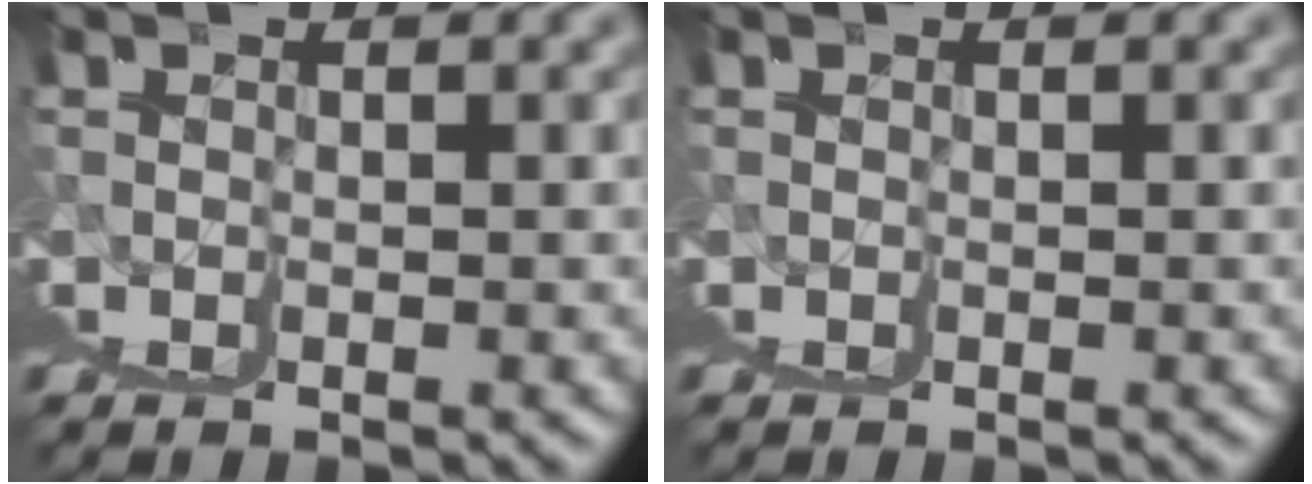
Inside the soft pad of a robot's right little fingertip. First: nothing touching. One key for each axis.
{"total": 0.0}